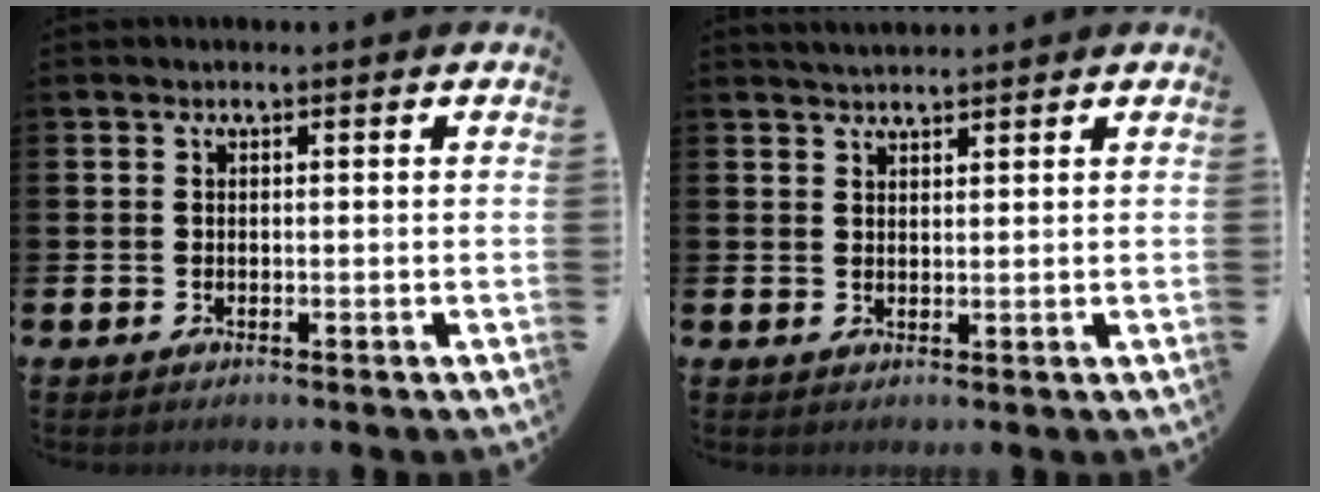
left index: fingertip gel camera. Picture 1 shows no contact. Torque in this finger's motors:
{"motor_torque": [-0.08, -0.08, 0.00, 0.02]}